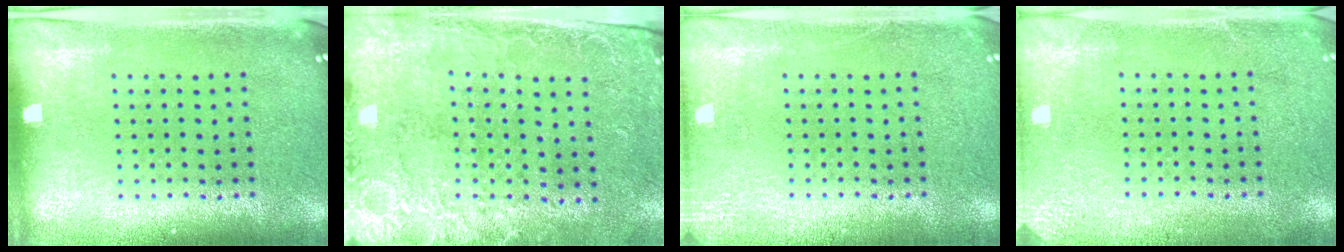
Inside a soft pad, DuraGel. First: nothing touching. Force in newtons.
{"total": 2.6, "press": 2.2, "slide": 1.4}
{"total": 1.7, "press": 1.7, "slide": 0.3}
{"total": 2.5, "press": 2.4, "slide": 0.3}